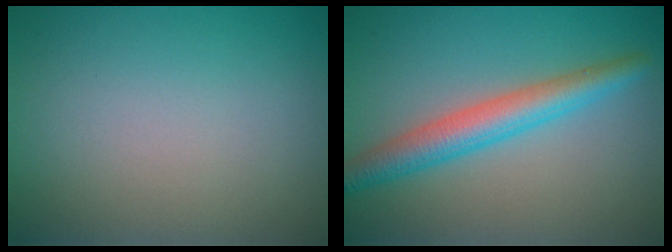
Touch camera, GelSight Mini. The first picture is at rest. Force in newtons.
{"total": 4.2, "press": 4.2, "slide": 0.2}